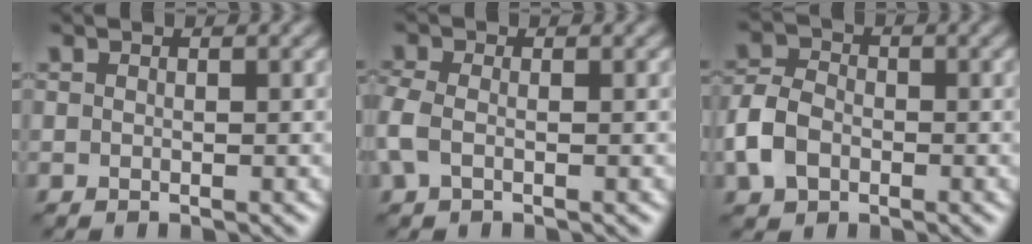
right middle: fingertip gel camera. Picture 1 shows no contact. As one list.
[{"total": 2.6, "force": [-0.6, 1.7, 2.0], "torque": [-0.062, 0.001, -0.022]}, {"total": 4.6, "force": [-1.6, 3.3, 2.7], "torque": [-0.068, 0.003, -0.041]}]